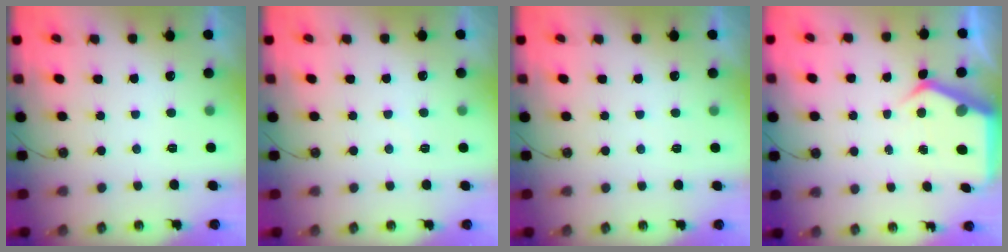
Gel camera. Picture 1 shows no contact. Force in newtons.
{"total": 4.9, "press": 4.8, "slide": 0.5}
{"total": 3.4, "press": 3.4, "slide": 0.4}
{"total": 6.0, "press": 6.0, "slide": 0.2}